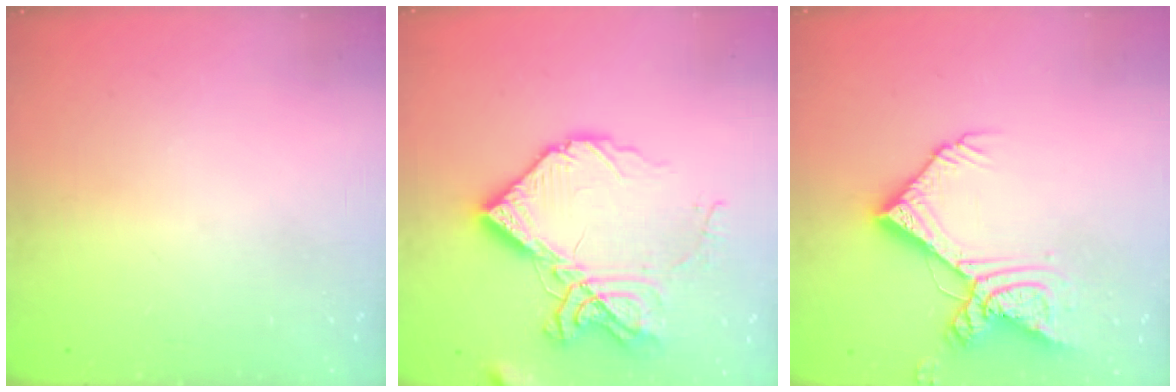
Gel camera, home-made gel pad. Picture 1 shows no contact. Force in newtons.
{"total": 16.3, "press": 16.2, "slide": 1.5}
{"total": 15.0, "press": 15.0, "slide": 1.6}